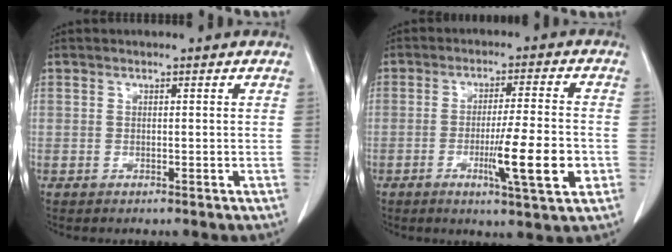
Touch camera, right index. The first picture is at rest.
{"total": 9.8, "force": [-2.9, 0.1, 9.4], "torque": [-0.147, -0.017, -0.045]}